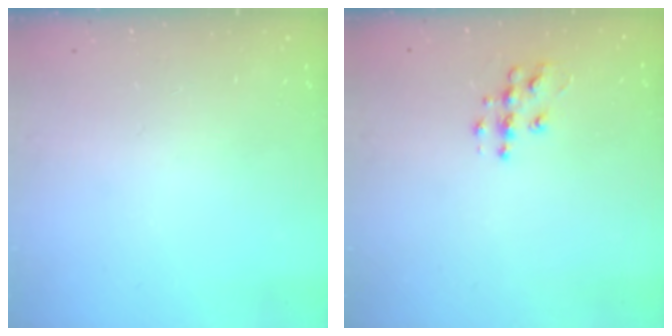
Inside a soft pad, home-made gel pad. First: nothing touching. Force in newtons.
{"total": 7.0, "press": 7.0, "slide": 0.3}